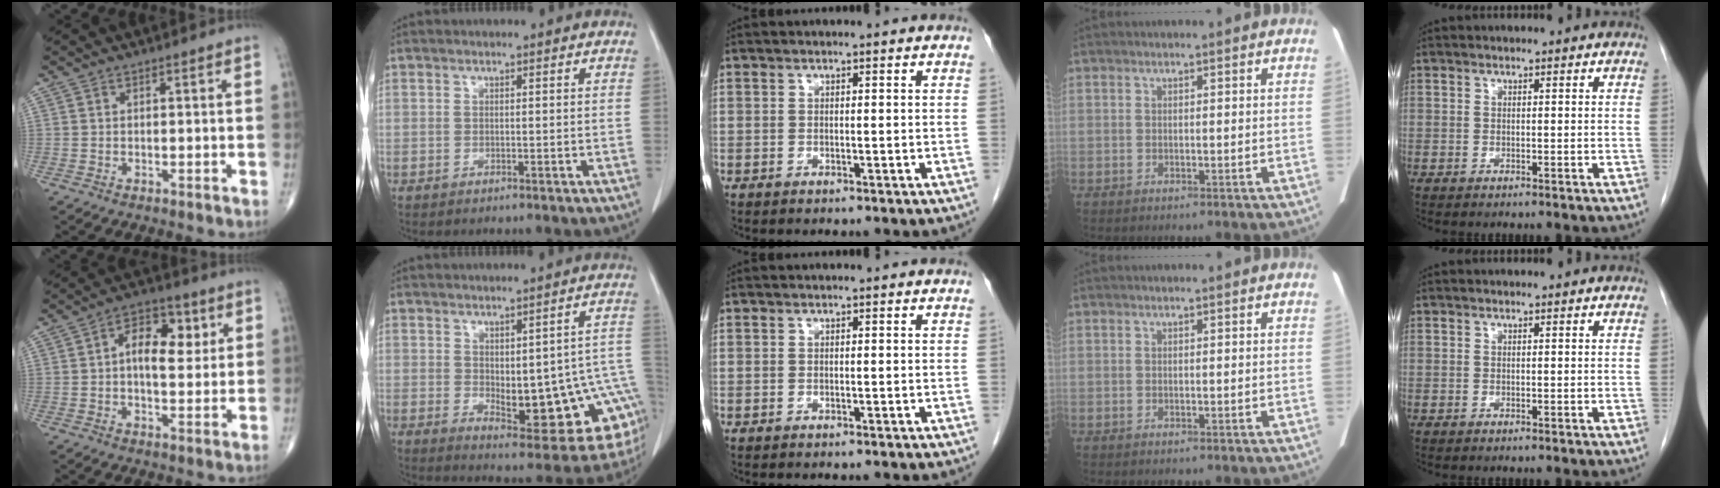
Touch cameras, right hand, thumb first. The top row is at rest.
{"thumb": {"total": 9.9, "force": [1.9, 5.7, 7.9], "torque": [-0.096, 0.008, 0.024]}, "index": {"total": 16.1, "force": [-2.7, 5.8, 14.7], "torque": [-0.132, 0.016, -0.009]}}